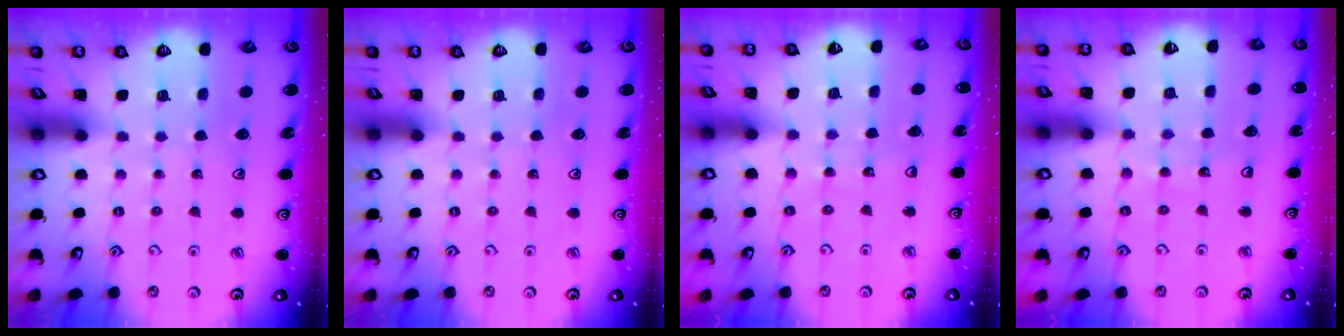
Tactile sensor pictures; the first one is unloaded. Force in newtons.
{"total": 0.0}
{"total": 3.5, "press": 3.4, "slide": 0.3}
{"total": 6.2, "press": 6.2, "slide": 0.8}